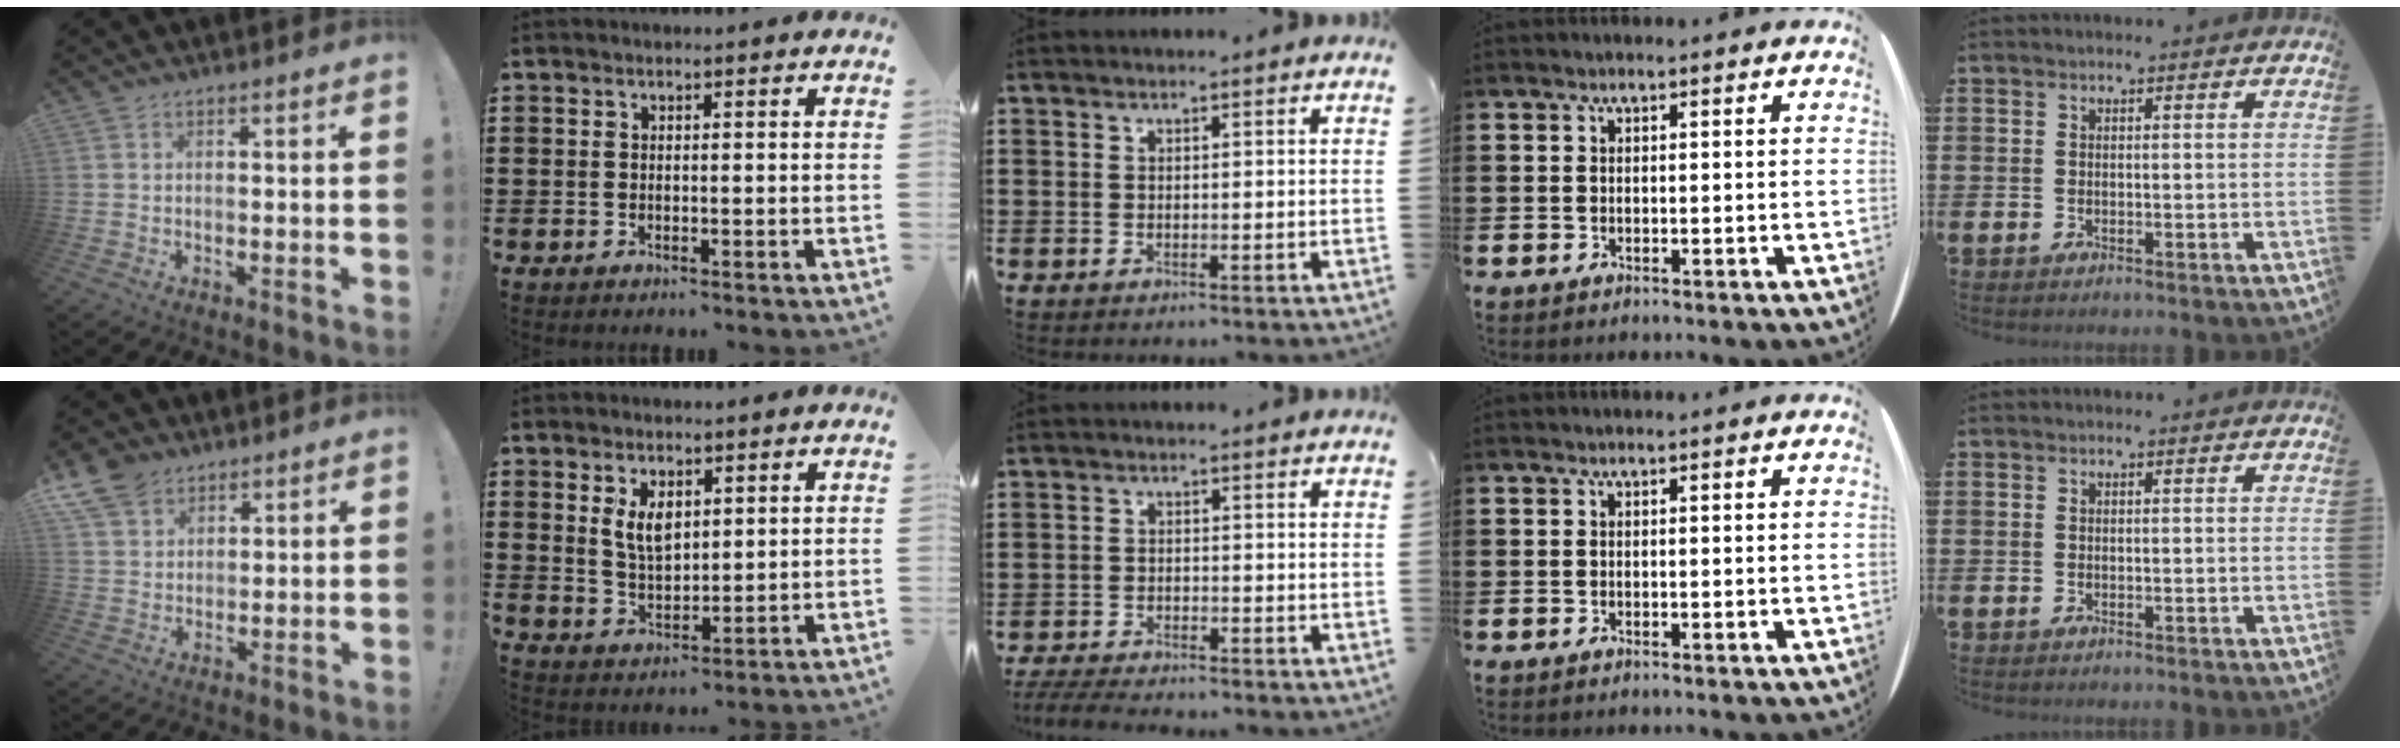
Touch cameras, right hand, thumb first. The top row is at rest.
{"thumb": {"total": 9.2, "force": [6.2, 6.1, 2.9], "torque": [-0.060, -0.032, 0.126]}, "index": {"total": 4.7, "force": [2.2, 2.4, 3.4], "torque": [-0.066, 0.003, 0.038]}, "middle": {"total": 3.4, "force": [-3.3, 0.4, 0.7], "torque": [-0.020, -0.001, -0.071]}}